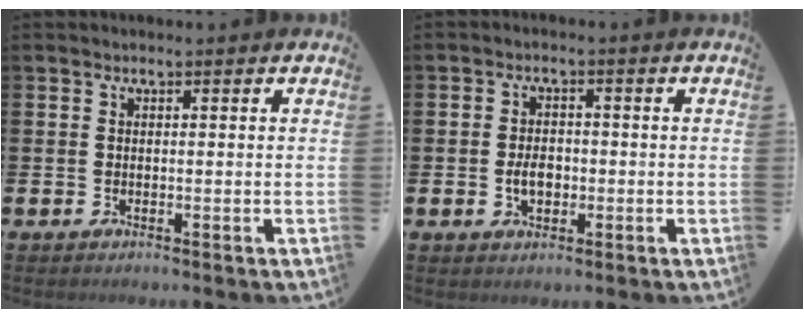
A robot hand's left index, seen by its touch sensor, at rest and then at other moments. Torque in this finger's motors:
{"motor_torque": [0.04, 0.04, 0.08, 0.01]}